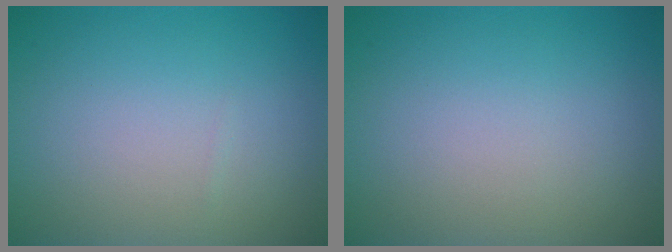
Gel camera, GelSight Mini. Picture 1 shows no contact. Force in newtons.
{"total": 0.0}